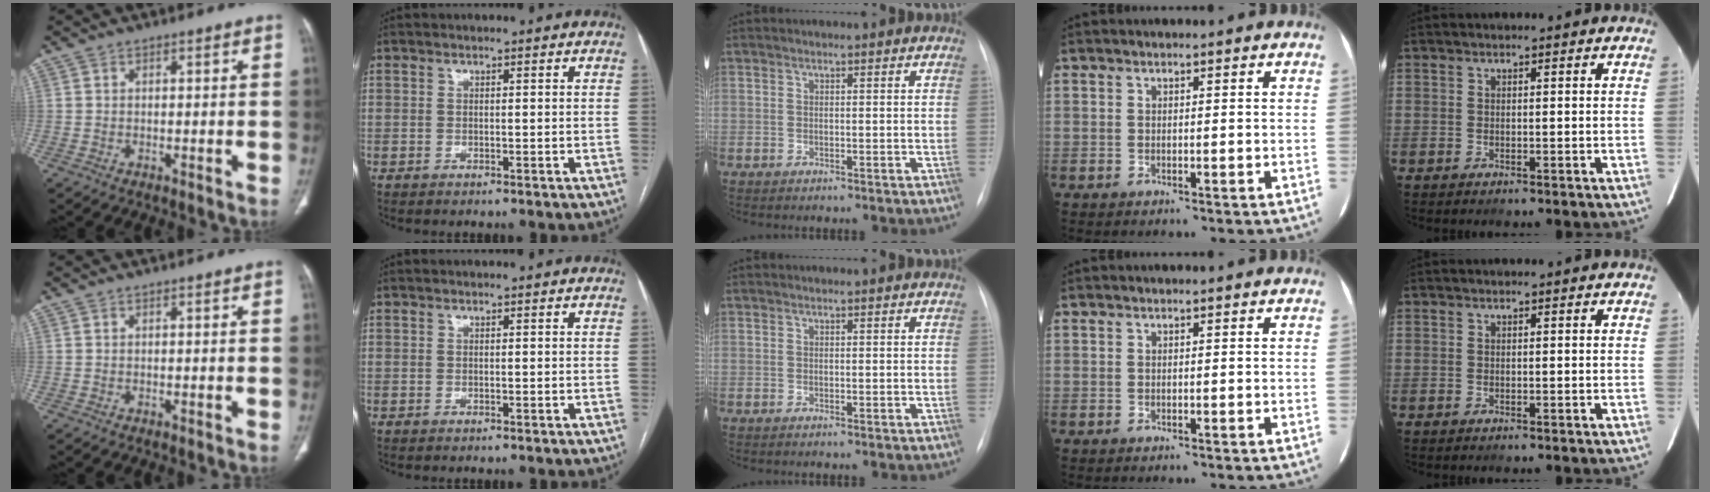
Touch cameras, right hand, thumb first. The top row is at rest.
{}